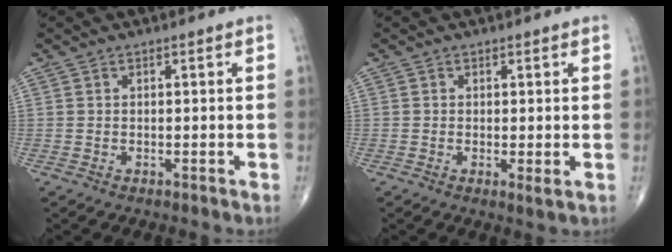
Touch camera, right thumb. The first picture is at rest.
{"total": 1.6, "force": [-0.1, 0.3, 1.5], "torque": [-0.031, -0.008, -0.004]}